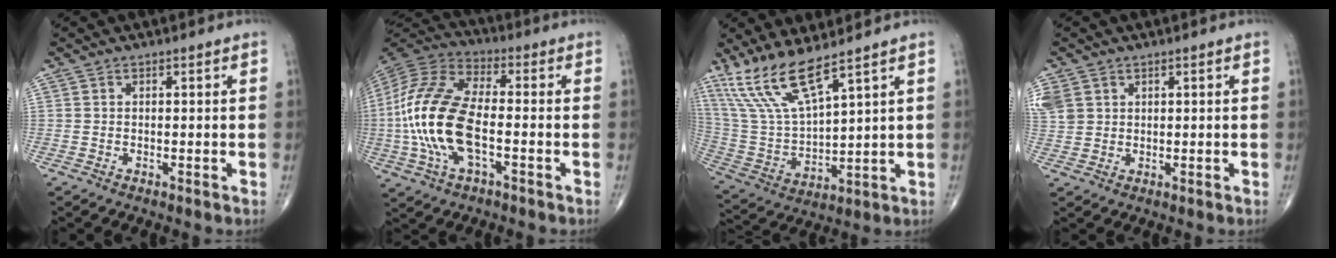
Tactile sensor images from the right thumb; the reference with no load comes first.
{"total": 18.9, "force": [-3.0, 8.7, 16.5], "torque": [-0.363, 0.022, -0.059]}
{"total": 13.2, "force": [9.6, 2.7, 8.7], "torque": [-0.180, -0.047, 0.209]}
{"total": 8.5, "force": [3.1, 6.9, 3.9], "torque": [-0.109, 0.011, 0.071]}